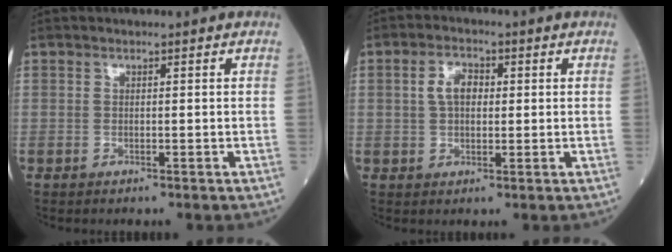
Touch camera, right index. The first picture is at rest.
{"total": 4.2, "force": [0.7, 2.6, 3.2], "torque": [-0.063, 0.012, 0.012]}